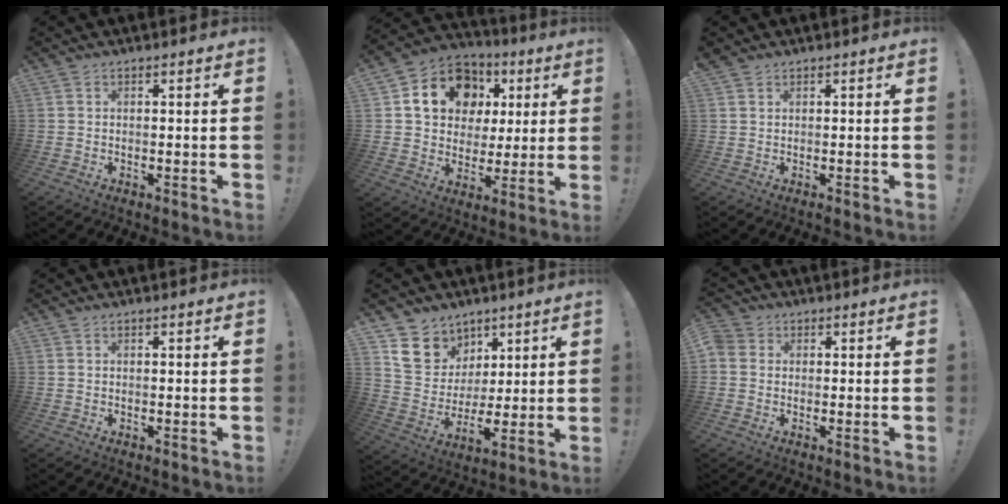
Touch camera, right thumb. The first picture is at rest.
{"total": 16.8, "force": [6.5, 13.2, 8.0], "torque": [-0.115, -0.019, 0.136]}
{"total": 0.6, "force": [0.5, 0.2, 0.1], "torque": [-0.003, -0.001, 0.010]}
{"total": 0.0}
{"total": 12.3, "force": [6.6, 9.9, 3.3], "torque": [-0.052, -0.045, 0.136]}
{"total": 3.3, "force": [0.5, 3.0, 1.4], "torque": [-0.039, 0.007, 0.010]}